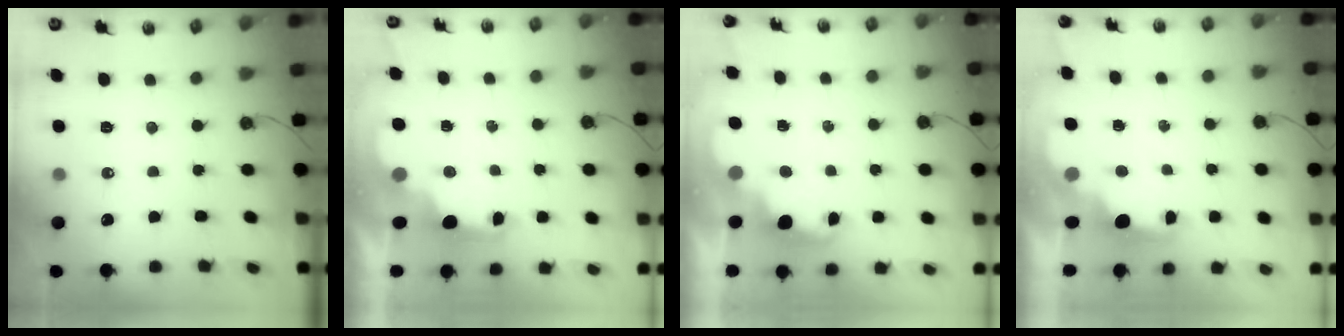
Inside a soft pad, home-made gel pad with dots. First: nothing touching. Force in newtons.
{"total": 2.7, "press": 2.7, "slide": 0.6}
{"total": 2.4, "press": 2.4, "slide": 0.5}
{"total": 2.4, "press": 2.3, "slide": 0.8}